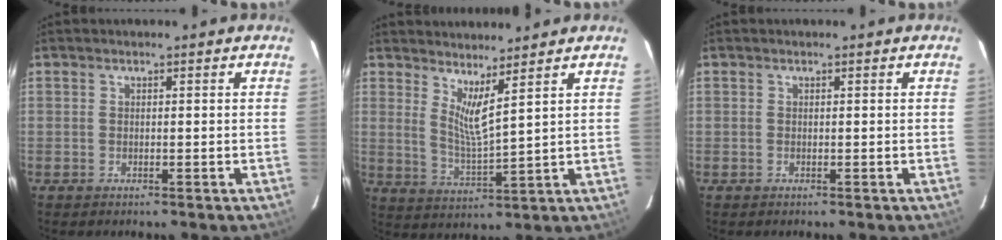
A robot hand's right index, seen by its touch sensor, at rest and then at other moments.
{"total": 5.9, "force": [4.2, -0.1, 4.1], "torque": [-0.074, -0.019, 0.075]}
{"total": 0.0}